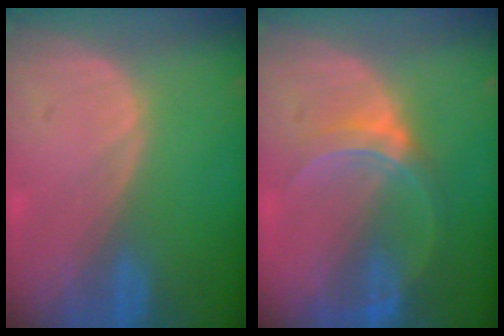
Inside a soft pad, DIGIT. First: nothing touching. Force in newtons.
{"total": 6.2, "press": 5.7, "slide": 2.4}